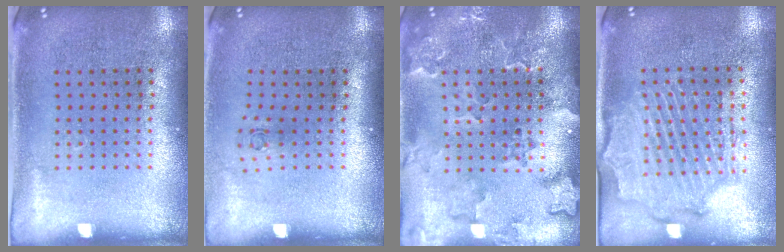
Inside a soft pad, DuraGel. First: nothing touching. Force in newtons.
{"total": 0.6, "press": 0.3, "slide": 0.5}
{"total": 2.6, "press": 2.3, "slide": 1.1}
{"total": 2.1, "press": 2.0, "slide": 0.6}